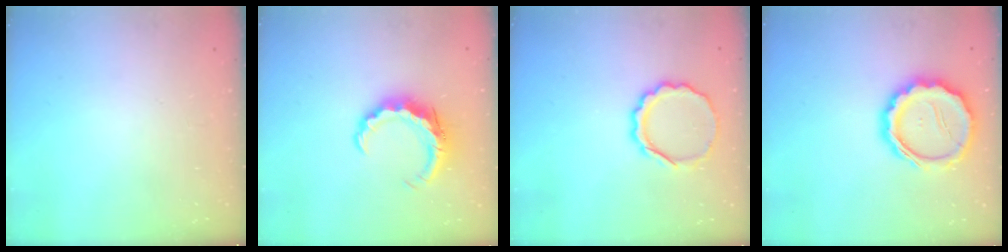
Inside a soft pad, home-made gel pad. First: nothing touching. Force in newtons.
{"total": 8.0, "press": 8.0, "slide": 0.3}
{"total": 9.1, "press": 9.0, "slide": 1.7}
{"total": 16.7, "press": 16.4, "slide": 3.3}